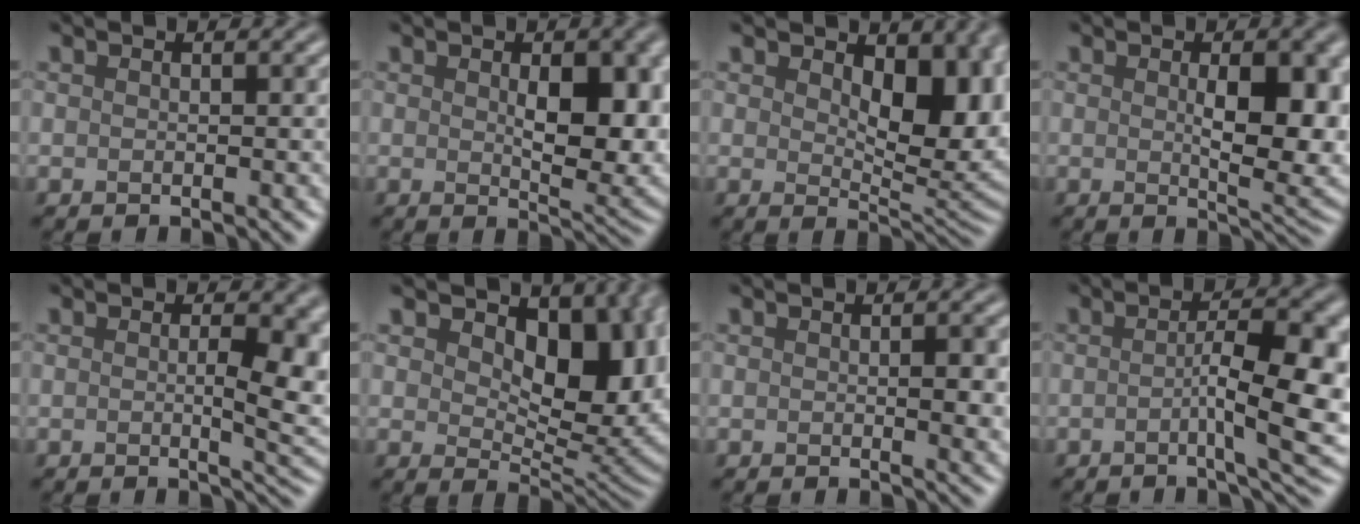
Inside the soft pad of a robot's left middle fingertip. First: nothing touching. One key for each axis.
{"total": 7.1, "fx": 0.7, "fy": 3.2, "fz": 6.3, "tx": -0.085, "ty": -0.010, "tz": 0.020}
{"total": 8.1, "fx": 1.7, "fy": 4.5, "fz": 6.5, "tx": -0.098, "ty": -0.014, "tz": 0.032}
{"total": 7.4, "fx": 0.4, "fy": 2.7, "fz": 6.9, "tx": -0.096, "ty": -0.010, "tz": 0.014}
{"total": 5.9, "fx": -0.1, "fy": 1.6, "fz": 5.6, "tx": -0.070, "ty": -0.007, "tz": 0.001}
{"total": 10.7, "fx": 2.9, "fy": 6.4, "fz": 8.1, "tx": -0.115, "ty": -0.020, "tz": 0.051}
{"total": 2.4, "fx": 0.1, "fy": 0.5, "fz": 2.3, "tx": -0.031, "ty": -0.004, "tz": 0.001}
{"total": 8.1, "fx": -1.0, "fy": 2.0, "fz": 7.8, "tx": -0.108, "ty": 0.000, "tz": -0.015}